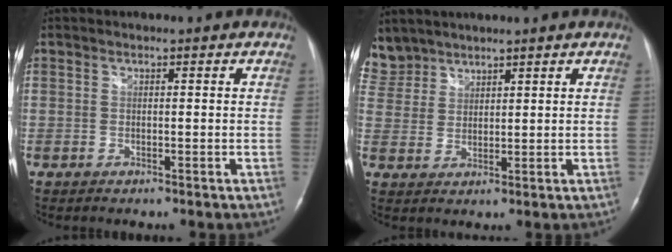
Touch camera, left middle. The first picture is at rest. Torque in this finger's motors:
{"motor_torque": [0.65, -0.64, 0.04, -0.05]}